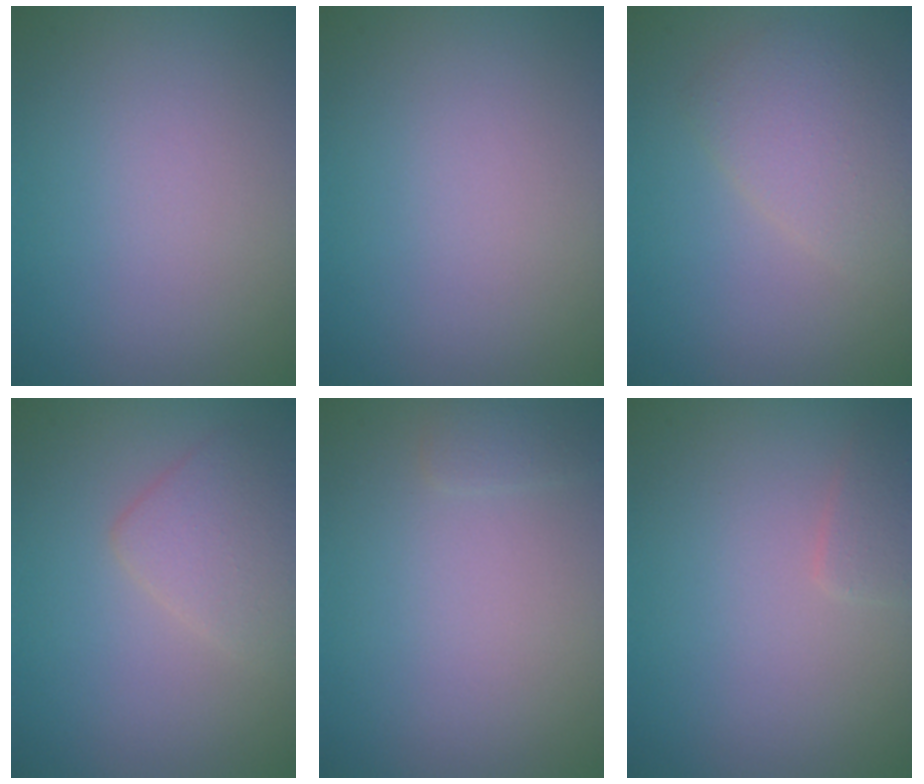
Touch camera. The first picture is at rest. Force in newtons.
{"total": 0.0}
{"total": 2.9, "press": 2.9, "slide": 0.1}
{"total": 2.7, "press": 2.7, "slide": 0.2}
{"total": 0.8, "press": 0.8, "slide": 0.1}
{"total": 1.2, "press": 1.2, "slide": 0.0}